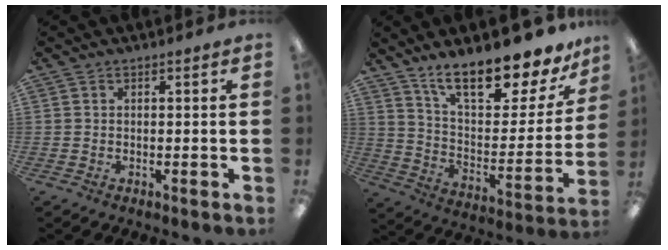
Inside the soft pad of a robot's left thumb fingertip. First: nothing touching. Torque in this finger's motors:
{"motor_torque": [0.45, 0.42, 1.13, -1.64, 0.13]}